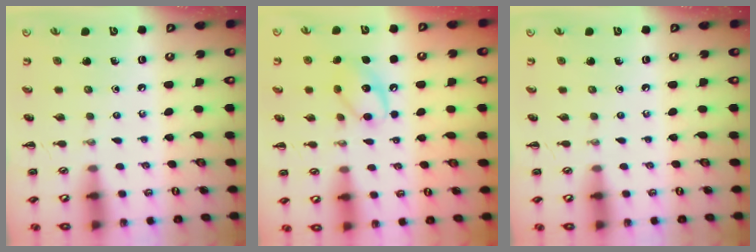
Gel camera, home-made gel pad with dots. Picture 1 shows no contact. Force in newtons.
{"total": 10.7, "press": 10.6, "slide": 1.2}
{"total": 0.0}